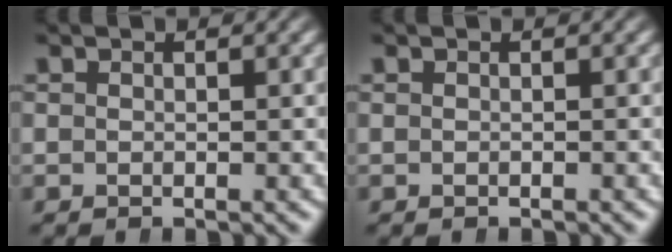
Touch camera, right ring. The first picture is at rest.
{"total": 0.0}